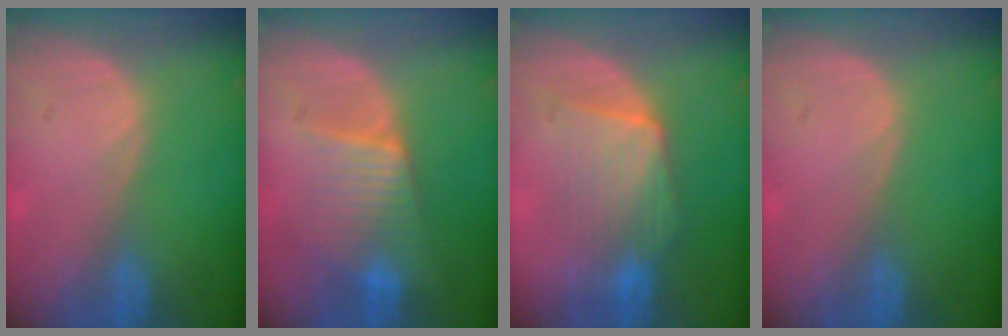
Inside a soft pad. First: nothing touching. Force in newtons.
{"total": 6.3, "press": 6.3, "slide": 0.9}
{"total": 7.4, "press": 7.4, "slide": 0.7}
{"total": 0.0}